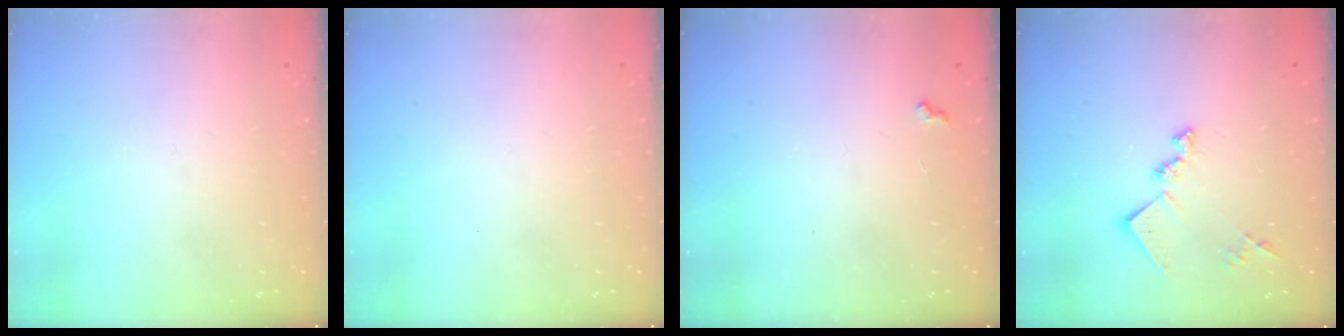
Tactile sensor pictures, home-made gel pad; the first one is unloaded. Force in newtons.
{"total": 0.0}
{"total": 3.6, "press": 3.6, "slide": 0.5}
{"total": 12.3, "press": 12.3, "slide": 0.6}